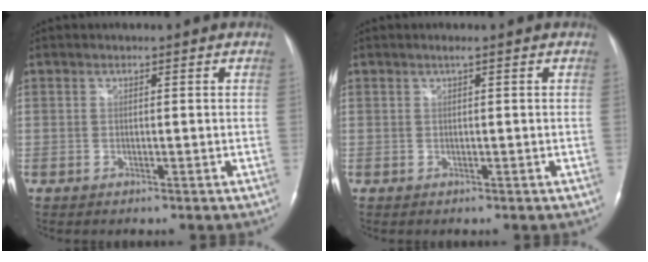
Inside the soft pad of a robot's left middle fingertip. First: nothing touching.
{"total": 0.6, "force": [0.3, -0.1, 0.5], "torque": [-0.013, 0.004, 0.006]}